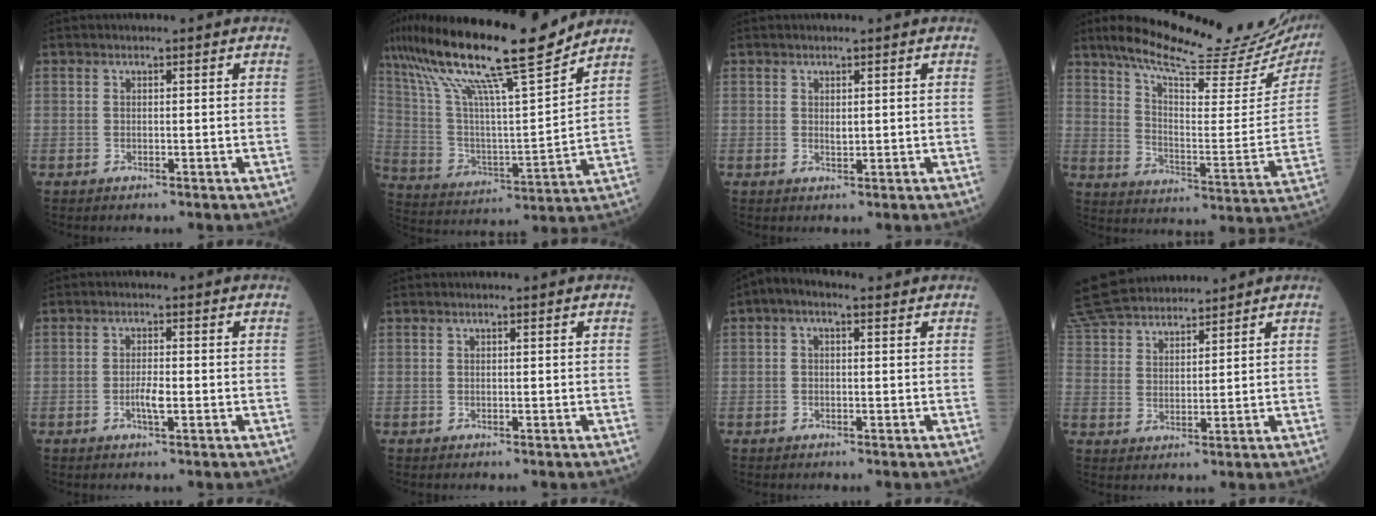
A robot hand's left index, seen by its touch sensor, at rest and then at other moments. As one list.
[{"total": 23.7, "force": [18.2, 2.1, 15.0], "torque": [-0.288, 0.021, 0.320]}, {"total": 1.1, "force": [0.4, 0.4, 0.9], "torque": [-0.017, -0.001, 0.008]}, {"total": 26.5, "force": [23.6, 3.2, 11.5], "torque": [-0.185, -0.062, 0.313]}, {"total": 2.4, "force": [-0.7, 0.4, 2.2], "torque": [-0.045, -0.001, -0.012]}, {"total": 0.0}, {"total": 3.1, "force": [1.3, 1.5, 2.4], "torque": [-0.049, 0.027, 0.019]}, {"total": 13.0, "force": [12.2, 2.9, 3.4], "torque": [-0.083, 0.043, 0.227]}]